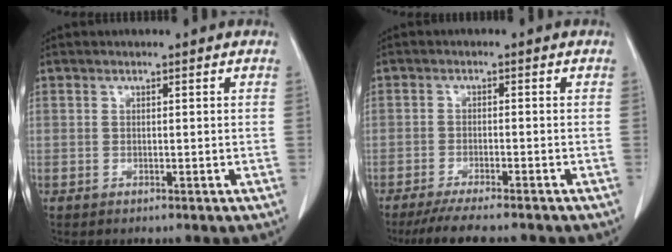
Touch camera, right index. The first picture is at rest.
{"total": 9.3, "force": [-8.0, 1.2, 4.6], "torque": [-0.073, -0.019, -0.126]}